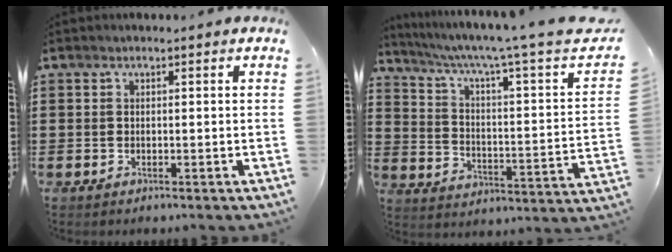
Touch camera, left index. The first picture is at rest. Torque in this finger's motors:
{"motor_torque": [1.57, -0.56, 0.19, 0.08]}